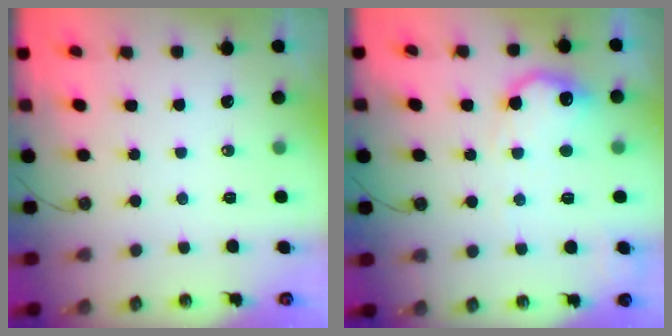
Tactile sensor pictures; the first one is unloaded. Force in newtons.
{"total": 12.6, "press": 12.6, "slide": 0.7}